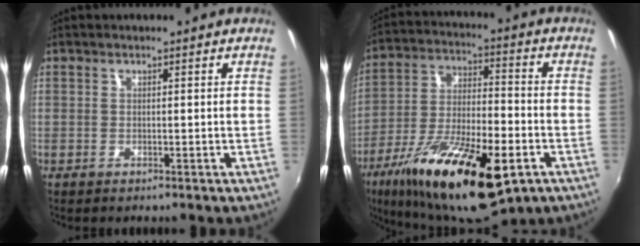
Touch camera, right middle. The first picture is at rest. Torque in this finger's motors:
{"motor_torque": [1.19, -0.95, 0.77, 0.21]}